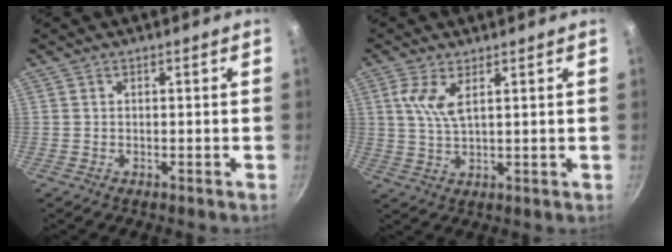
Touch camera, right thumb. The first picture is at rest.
{"total": 5.2, "force": [2.2, 1.8, 4.4], "torque": [-0.092, -0.012, 0.045]}